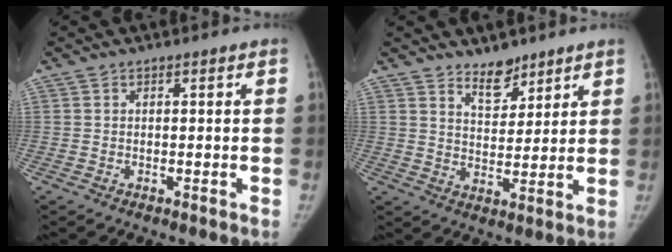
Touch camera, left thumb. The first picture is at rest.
{"total": 5.8, "force": [4.7, 2.8, 2.2], "torque": [-0.011, -0.039, 0.083]}